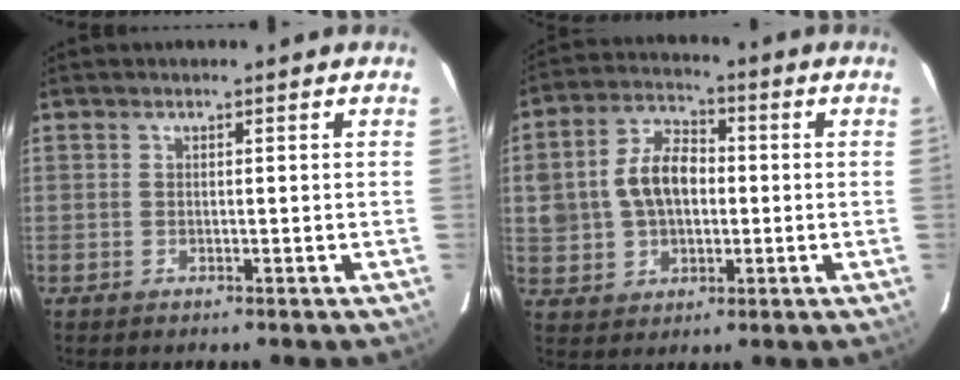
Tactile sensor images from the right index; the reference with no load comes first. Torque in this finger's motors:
{"motor_torque": [0.37, -0.07, 0.70, 0.13]}